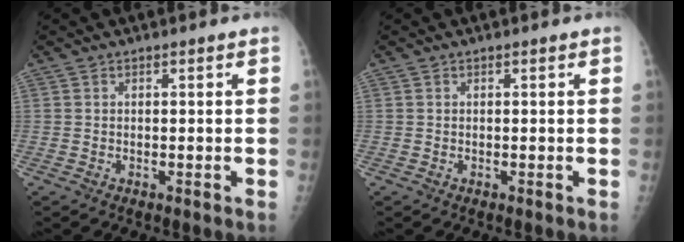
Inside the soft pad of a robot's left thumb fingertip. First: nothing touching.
{"total": 0.0}